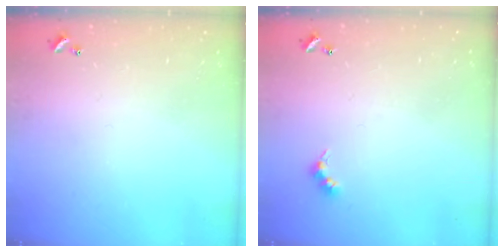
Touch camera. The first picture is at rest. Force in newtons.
{"total": 3.9, "press": 3.8, "slide": 0.6}